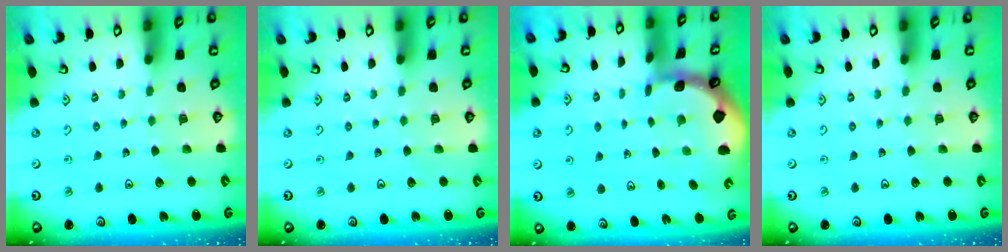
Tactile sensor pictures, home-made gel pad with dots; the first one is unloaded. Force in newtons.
{"total": 0.0}
{"total": 1.0, "press": 1.0, "slide": 0.1}
{"total": 0.0}